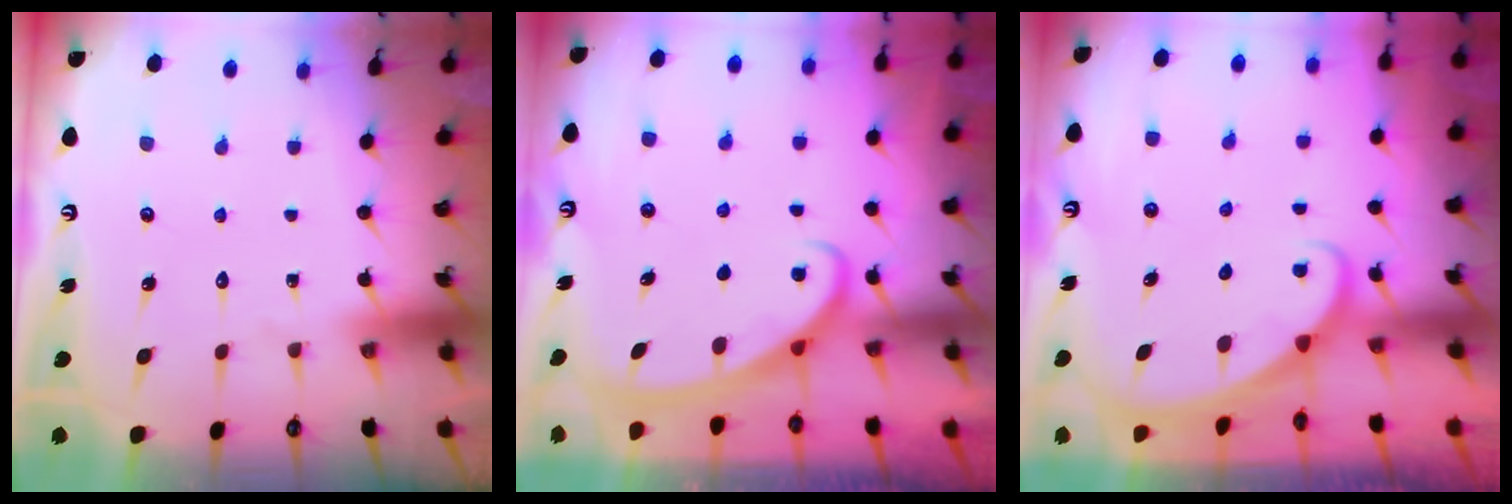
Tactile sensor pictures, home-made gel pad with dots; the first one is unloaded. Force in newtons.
{"total": 3.0, "press": 3.0, "slide": 0.4}
{"total": 1.6, "press": 1.6, "slide": 0.0}